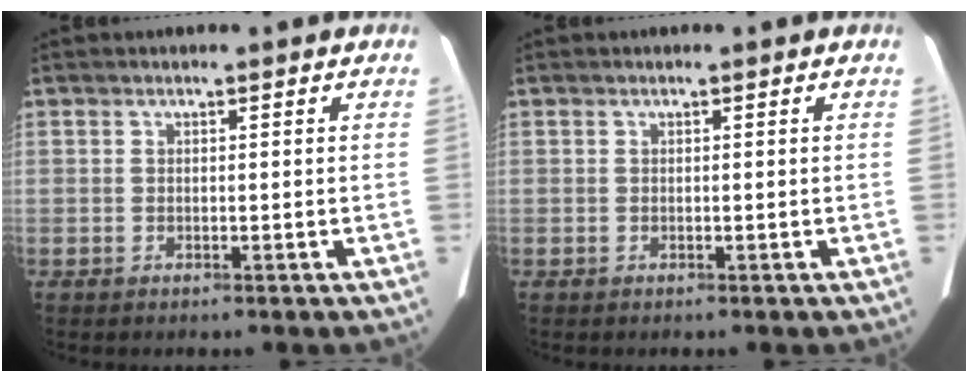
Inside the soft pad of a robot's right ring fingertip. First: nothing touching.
{"total": 0.0}